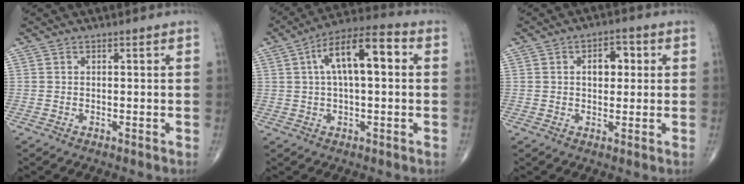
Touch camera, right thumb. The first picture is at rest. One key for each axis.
{"total": 12.7, "fx": 2.6, "fy": 4.9, "fz": 11.4, "tx": -0.188, "ty": 0.033, "tz": 0.033}
{"total": 5.3, "fx": 1.1, "fy": 3.4, "fz": 3.9, "tx": -0.037, "ty": 0.008, "tz": 0.012}